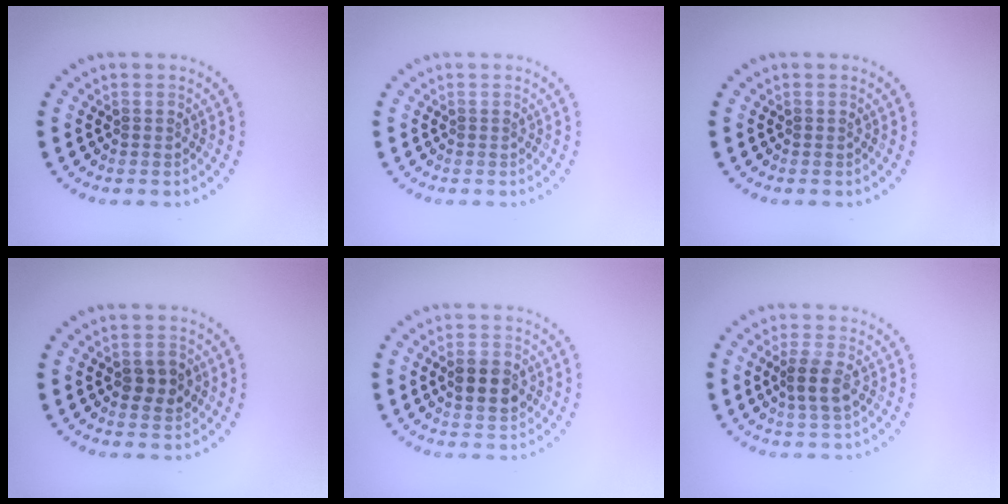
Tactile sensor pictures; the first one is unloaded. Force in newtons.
{"total": 0.0}
{"total": 0.0}
{"total": 2.6, "press": 2.6, "slide": 0.1}
{"total": 3.8, "press": 3.8, "slide": 0.1}
{"total": 2.7, "press": 2.5, "slide": 1.0}